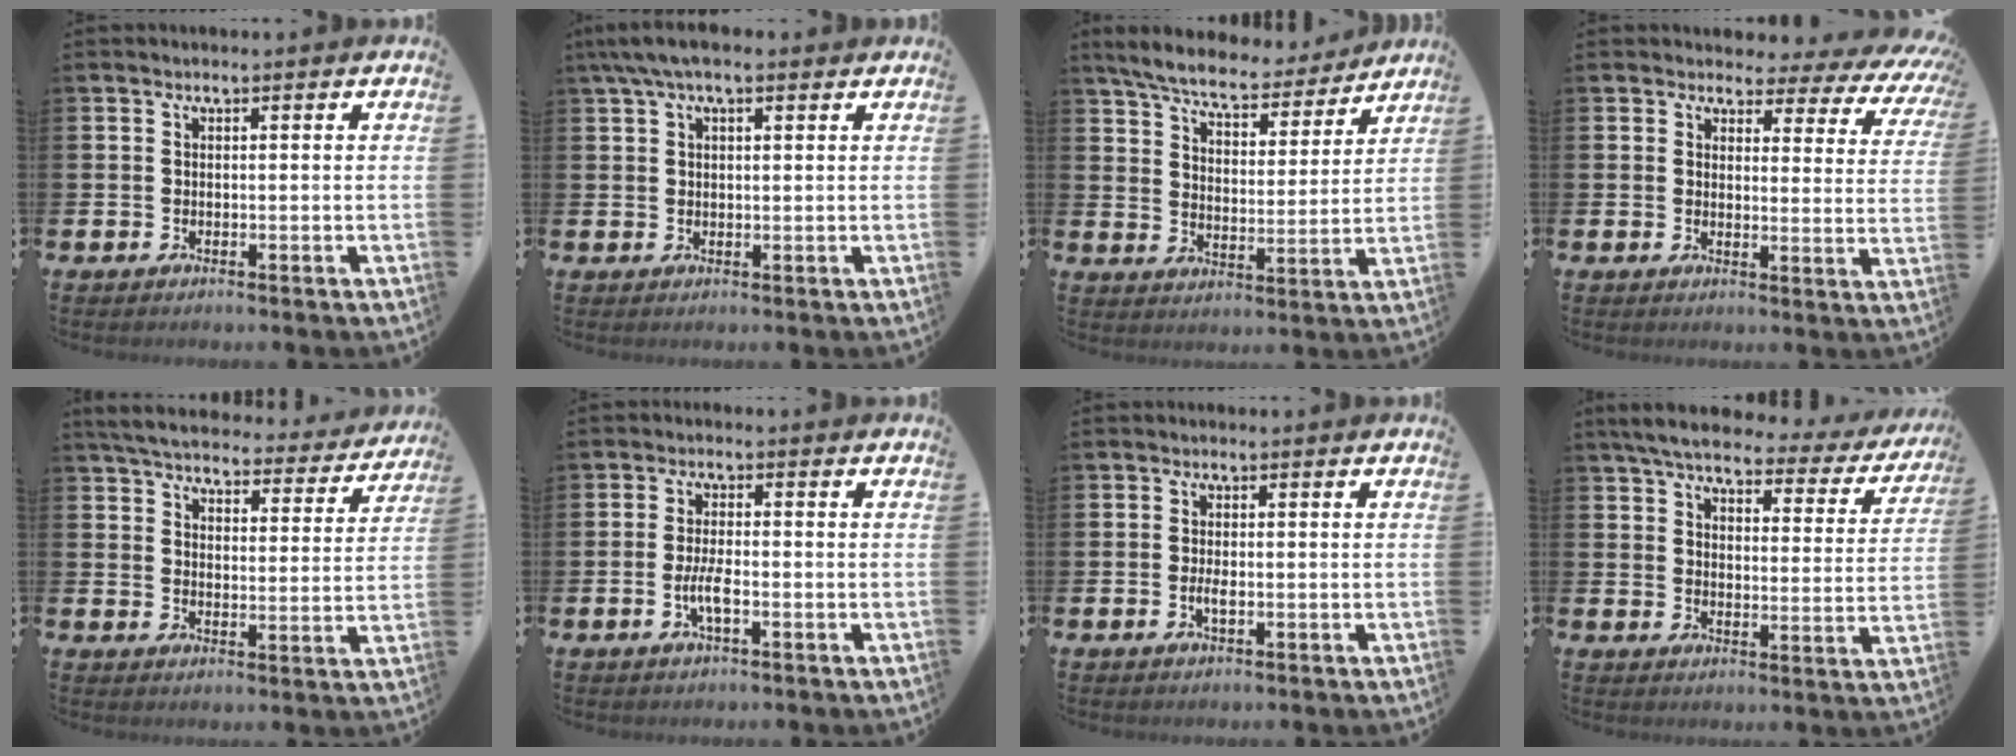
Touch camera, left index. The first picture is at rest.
{"total": 4.3, "force": [2.8, 1.5, 2.8], "torque": [-0.057, 0.005, 0.051]}
{"total": 7.3, "force": [6.8, 1.3, 2.2], "torque": [-0.070, -0.043, 0.116]}
{"total": 2.9, "force": [2.2, 1.7, 0.8], "torque": [-0.021, -0.025, 0.028]}
{"total": 5.5, "force": [5.2, 1.0, 1.4], "torque": [-0.048, -0.036, 0.086]}
{"total": 3.2, "force": [-1.0, 0.9, 3.0], "torque": [-0.059, 0.000, -0.021]}
{"total": 1.6, "force": [-0.3, 0.6, 1.5], "torque": [-0.027, 0.000, -0.006]}
{"total": 5.6, "force": [4.8, 1.3, 2.4], "torque": [-0.068, -0.030, 0.077]}